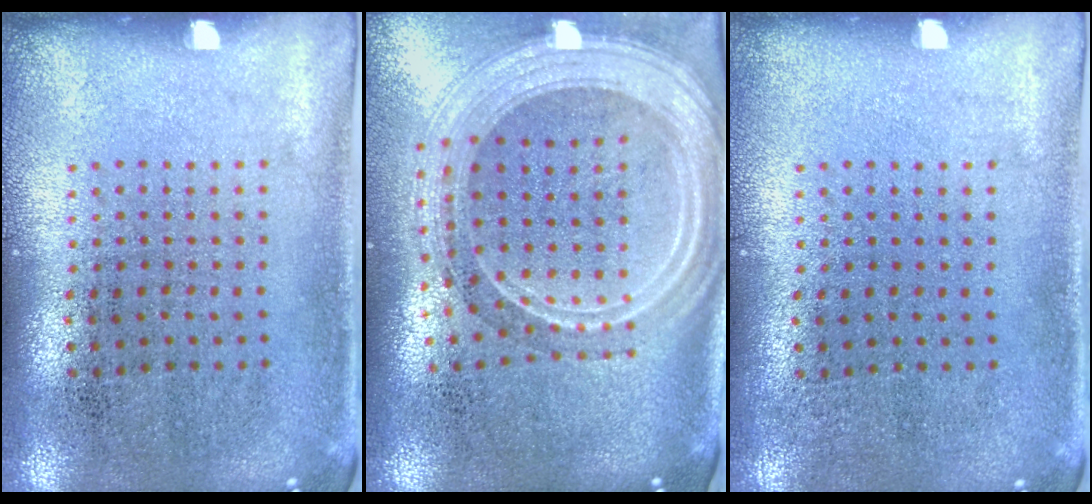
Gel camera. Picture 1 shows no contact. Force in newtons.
{"total": 2.8, "press": 2.3, "slide": 1.6}
{"total": 0.0}